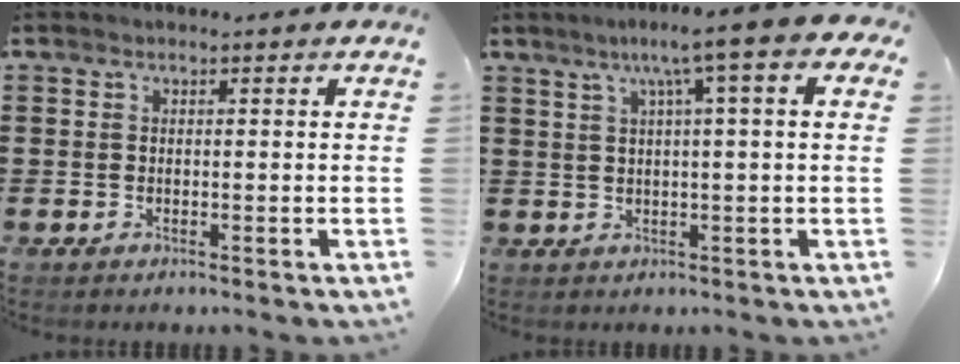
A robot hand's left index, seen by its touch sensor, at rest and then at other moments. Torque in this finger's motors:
{"motor_torque": [2.14, 0.00, 0.79, 0.21]}